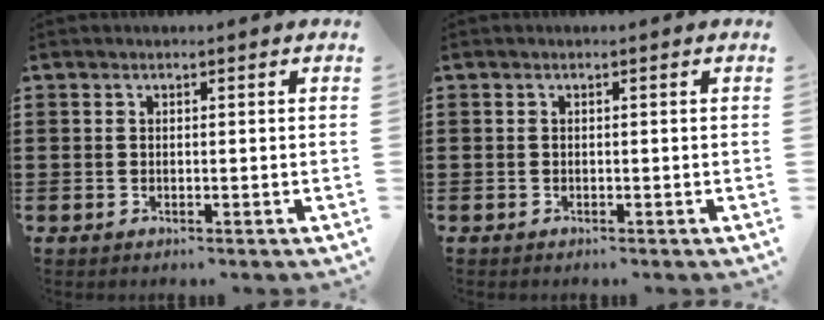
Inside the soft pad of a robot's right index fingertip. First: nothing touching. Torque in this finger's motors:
{"motor_torque": [0.14, -0.07, 0.01, 0.02]}